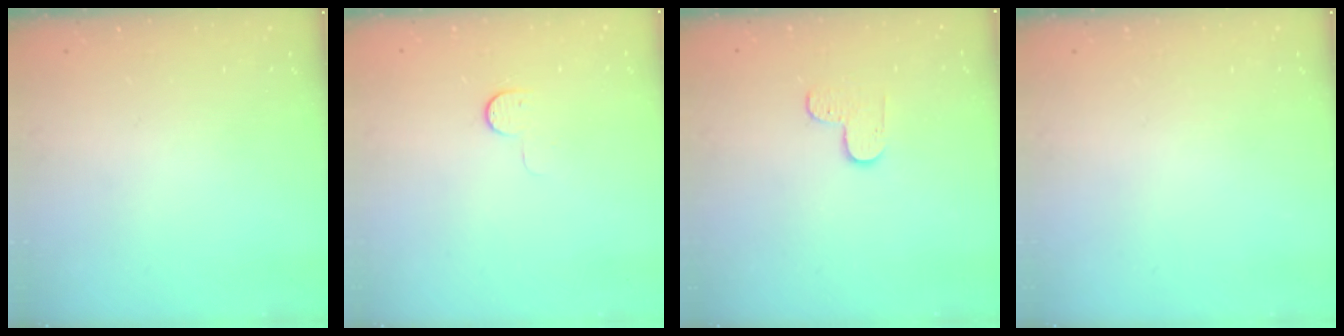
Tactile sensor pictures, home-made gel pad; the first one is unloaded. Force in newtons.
{"total": 4.9, "press": 4.9, "slide": 0.5}
{"total": 3.5, "press": 3.5, "slide": 0.4}
{"total": 0.0}